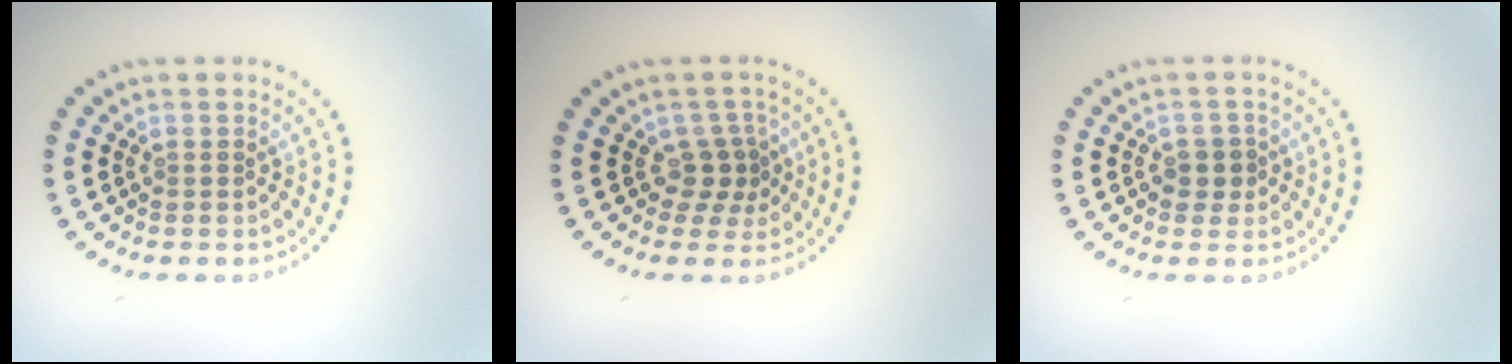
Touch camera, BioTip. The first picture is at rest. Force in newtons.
{"total": 2.0, "press": 1.4, "slide": 1.4}
{"total": 1.4, "press": 1.3, "slide": 0.6}